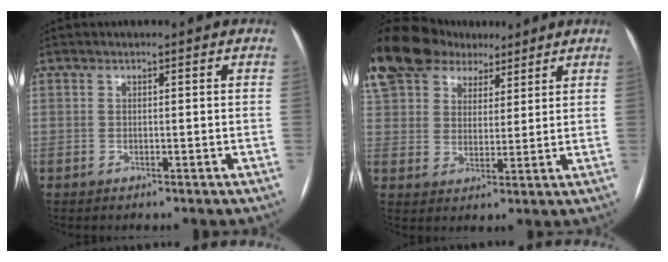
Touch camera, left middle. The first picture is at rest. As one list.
[{"total": 19.0, "force": [13.2, 11.2, 7.7], "torque": [-0.194, 0.065, 0.237]}]